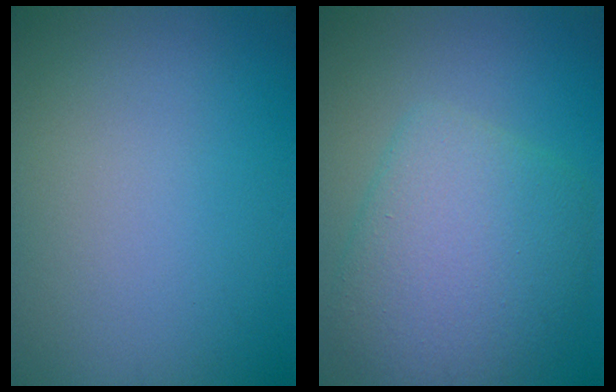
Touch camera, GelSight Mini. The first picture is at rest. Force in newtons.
{"total": 6.7, "press": 6.7, "slide": 0.3}